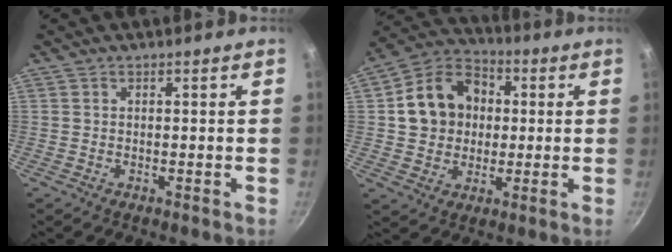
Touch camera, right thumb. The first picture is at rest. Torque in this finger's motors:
{"motor_torque": [0.13, 0.22, 0.51, -0.46, 0.26]}